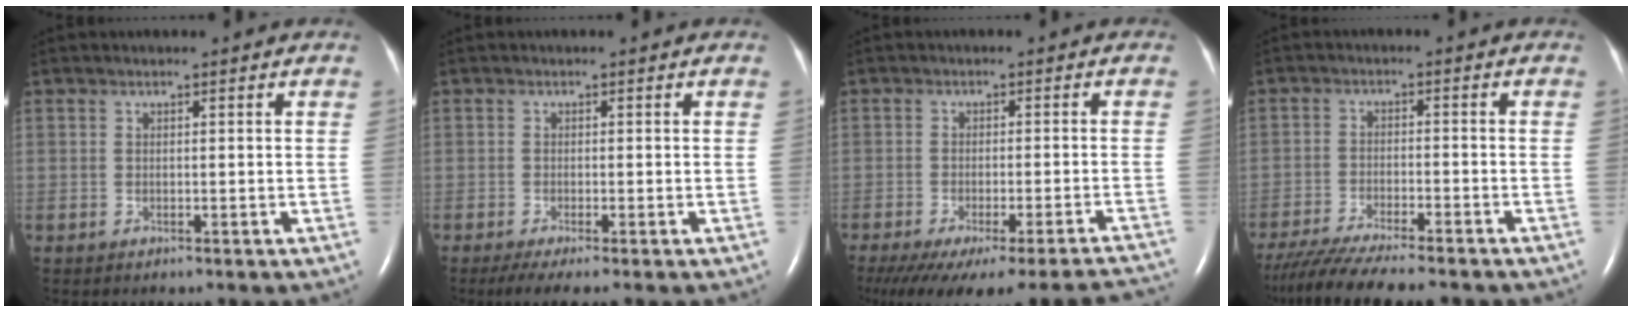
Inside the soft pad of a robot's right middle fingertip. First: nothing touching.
{"total": 3.3, "force": [-2.2, 0.2, 2.5], "torque": [-0.047, -0.011, -0.041]}
{"total": 21.8, "force": [-19.6, 1.6, 9.6], "torque": [-0.130, -0.041, -0.254]}
{"total": 13.5, "force": [-11.7, 1.2, 6.7], "torque": [-0.113, -0.030, -0.180]}